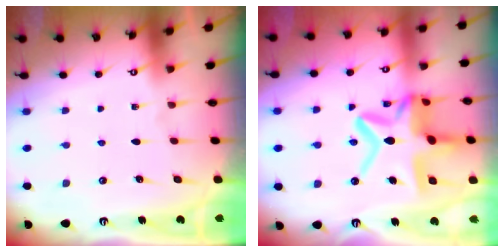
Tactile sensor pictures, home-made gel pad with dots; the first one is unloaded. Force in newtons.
{"total": 17.6, "press": 17.5, "slide": 1.6}